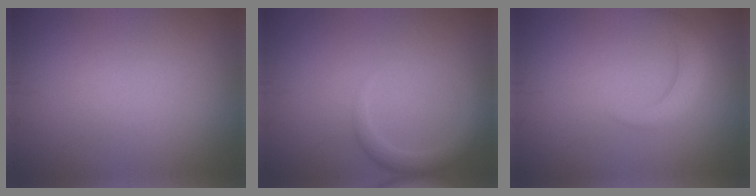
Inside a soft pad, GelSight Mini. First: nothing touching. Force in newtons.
{"total": 2.2, "press": 2.2, "slide": 0.3}
{"total": 2.2, "press": 2.2, "slide": 0.3}